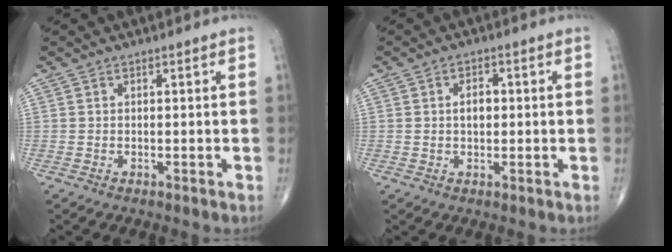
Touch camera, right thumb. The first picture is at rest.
{"total": 3.3, "force": [0.3, 2.1, 2.5], "torque": [-0.035, 0.006, 0.005]}